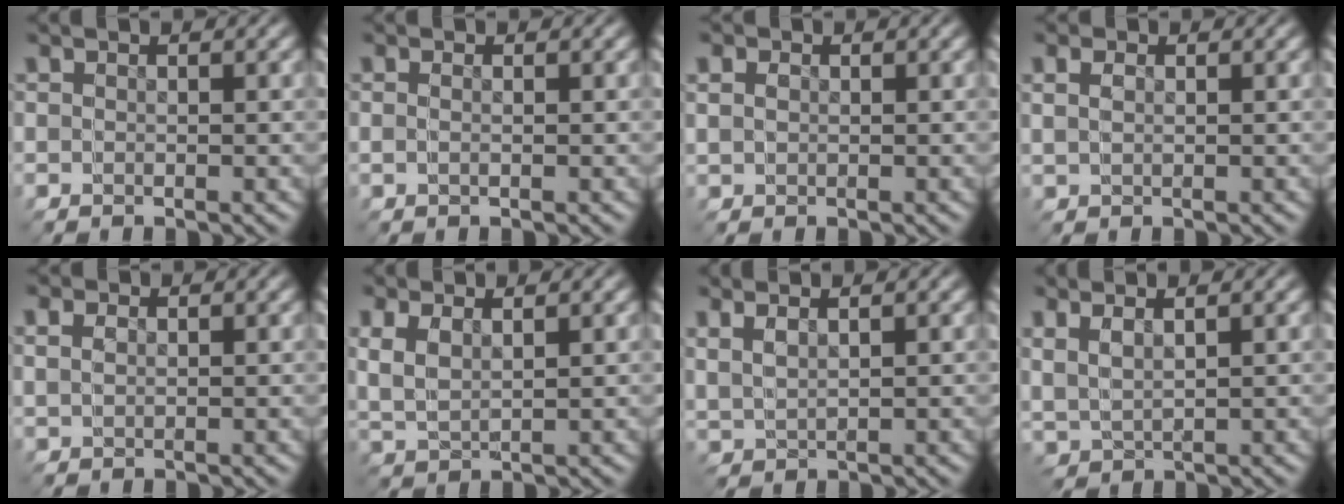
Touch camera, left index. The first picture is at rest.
{"total": 1.5, "force": [-0.4, -1.4, -0.3], "torque": [0.005, 0.005, -0.008]}
{"total": 1.0, "force": [0.2, 1.0, 0.1], "torque": [0.004, -0.007, 0.005]}
{"total": 0.9, "force": [0.0, -0.9, 0.2], "torque": [0.011, 0.006, -0.001]}
{"total": 0.8, "force": [0.3, -0.7, 0.3], "torque": [0.011, 0.007, 0.002]}
{"total": 2.5, "force": [2.2, 0.9, 0.8], "torque": [-0.022, 0.016, 0.033]}
{"total": 1.4, "force": [1.2, -0.2, 0.7], "torque": [-0.011, 0.013, 0.023]}
{"total": 2.3, "force": [1.6, 1.2, 1.1], "torque": [-0.034, 0.008, 0.031]}